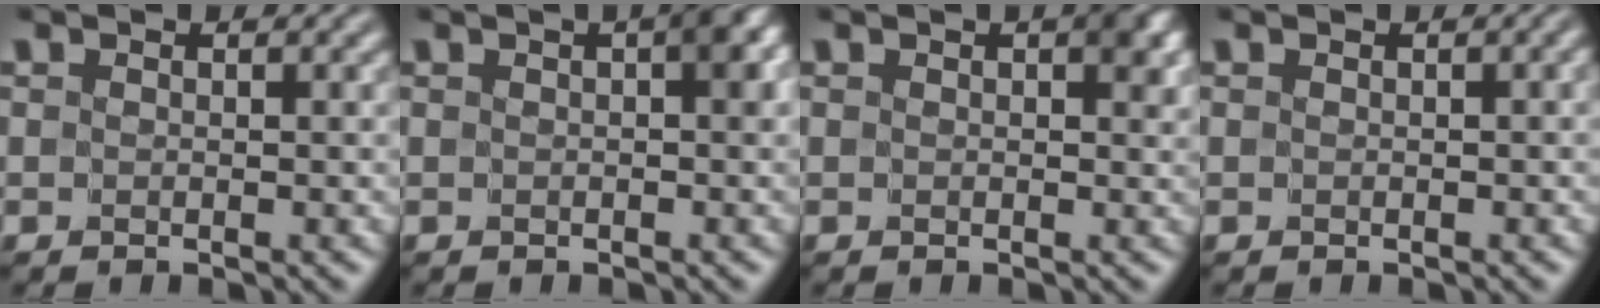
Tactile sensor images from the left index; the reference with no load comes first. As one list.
[{"total": 2.1, "force": [0.3, 0.6, 2.0], "torque": [-0.020, 0.009, 0.002]}, {"total": 2.3, "force": [0.6, 1.2, 1.8], "torque": [-0.015, 0.001, 0.008]}, {"total": 0.5, "force": [-0.1, 0.1, 0.5], "torque": [-0.007, 0.001, 0.001]}]